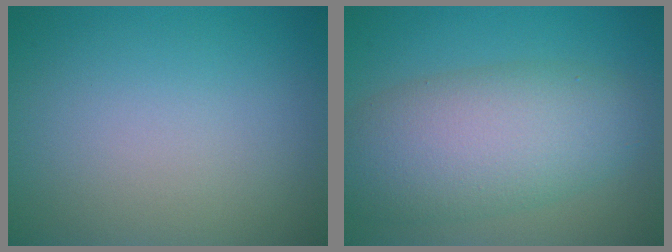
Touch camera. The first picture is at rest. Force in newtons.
{"total": 8.1, "press": 8.1, "slide": 0.2}